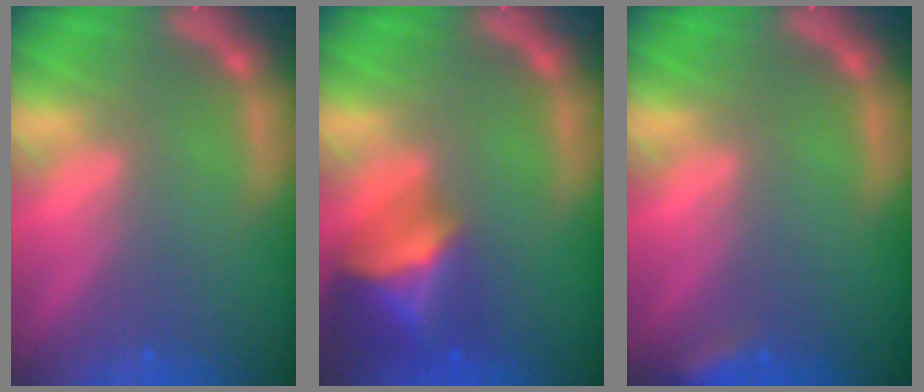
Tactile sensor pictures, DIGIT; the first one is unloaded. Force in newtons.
{"total": 7.5}
{"total": 2.4}